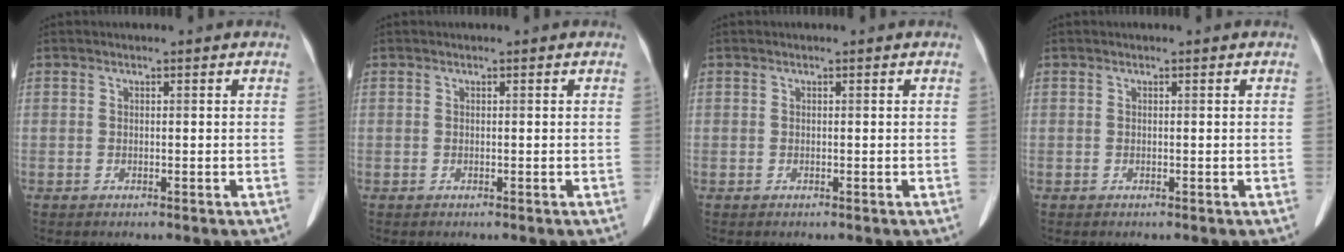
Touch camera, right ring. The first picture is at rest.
{"total": 0.0}
{"total": 0.0}
{"total": 0.0}